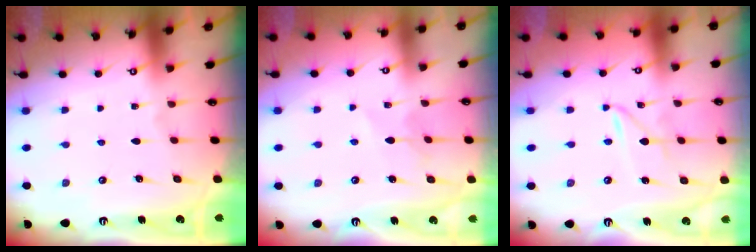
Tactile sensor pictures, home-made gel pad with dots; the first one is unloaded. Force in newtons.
{"total": 5.8, "press": 5.8, "slide": 0.7}
{"total": 2.2, "press": 2.2, "slide": 0.1}